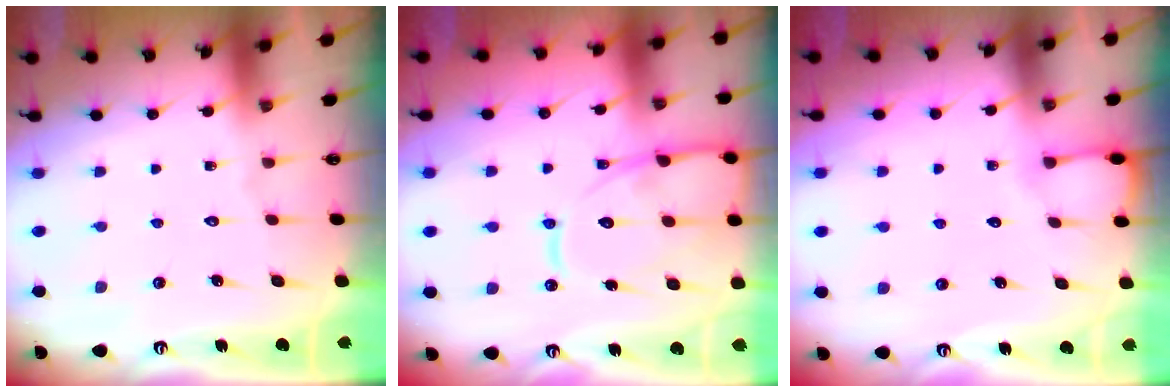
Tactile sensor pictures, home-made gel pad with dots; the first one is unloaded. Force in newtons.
{"total": 14.0, "press": 13.9, "slide": 1.3}
{"total": 3.1, "press": 3.1, "slide": 0.3}